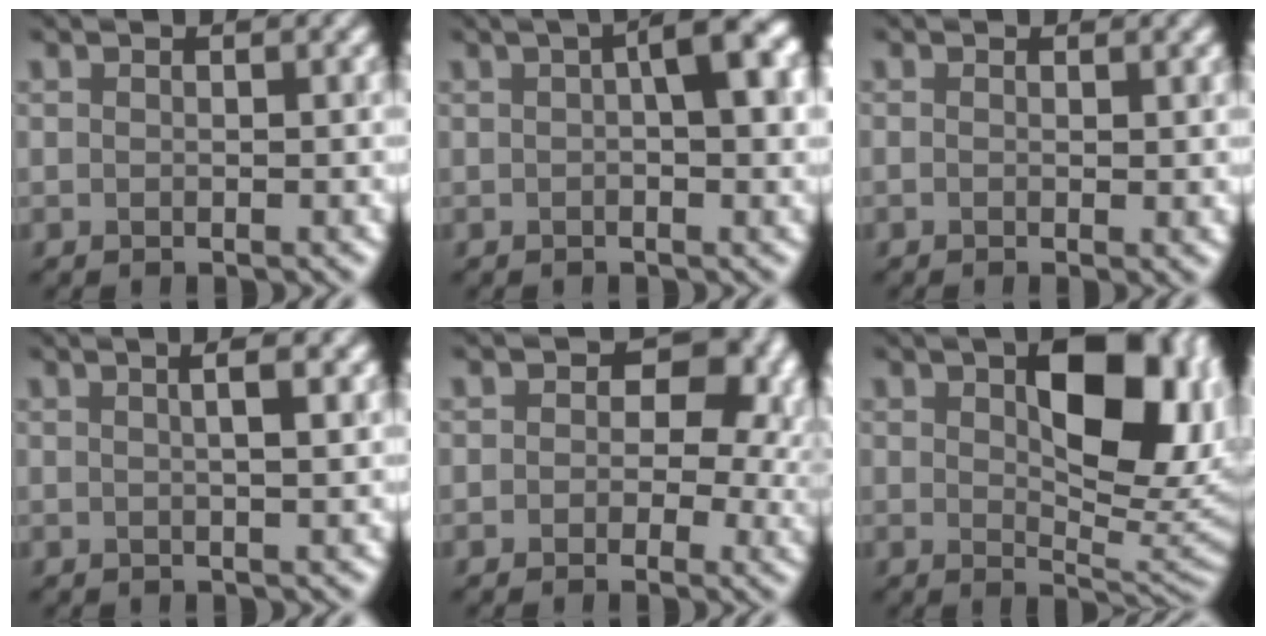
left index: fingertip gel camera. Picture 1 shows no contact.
{"total": 5.2, "force": [1.3, 1.3, 4.9], "torque": [-0.055, 0.015, 0.014]}
{"total": 1.1, "force": [-0.1, 0.3, 1.0], "torque": [-0.011, -0.006, -0.005]}
{"total": 3.3, "force": [1.0, 1.3, 2.8], "torque": [-0.008, 0.014, -0.010]}
{"total": 7.4, "force": [1.1, 5.3, 5.1], "torque": [-0.024, 0.009, 0.007]}
{"total": 11.2, "force": [3.0, 5.6, 9.3], "torque": [-0.119, -0.004, 0.052]}